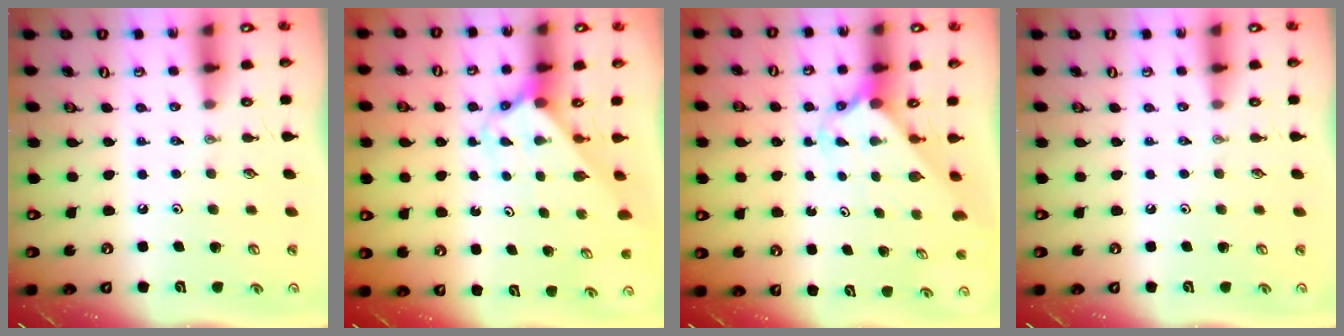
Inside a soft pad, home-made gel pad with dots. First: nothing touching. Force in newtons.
{"total": 2.2, "press": 2.2, "slide": 0.1}
{"total": 2.5, "press": 2.5, "slide": 0.3}
{"total": 0.0}